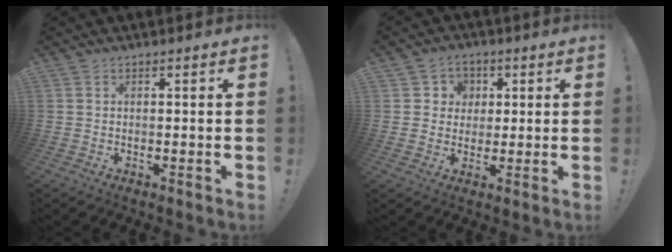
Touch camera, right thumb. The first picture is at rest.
{"total": 5.7, "force": [0.5, 5.6, 0.9], "torque": [-0.014, 0.000, 0.012]}